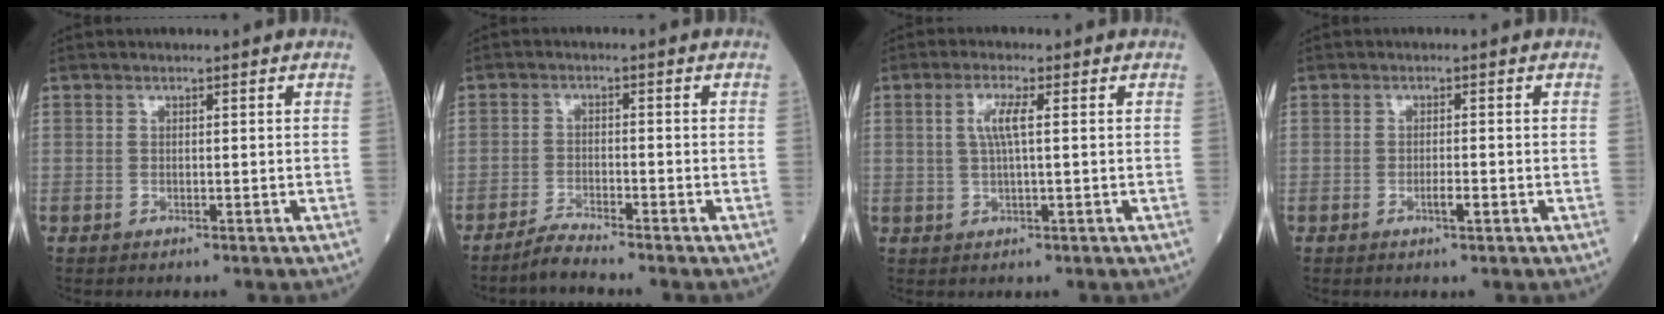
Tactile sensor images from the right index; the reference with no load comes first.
{"total": 3.2, "force": [-3.0, -0.8, 0.6], "torque": [-0.017, -0.015, -0.061]}
{"total": 3.6, "force": [0.7, 0.3, 3.5], "torque": [-0.074, 0.005, 0.015]}
{"total": 1.6, "force": [-0.7, 0.2, 1.4], "torque": [-0.026, -0.001, -0.012]}